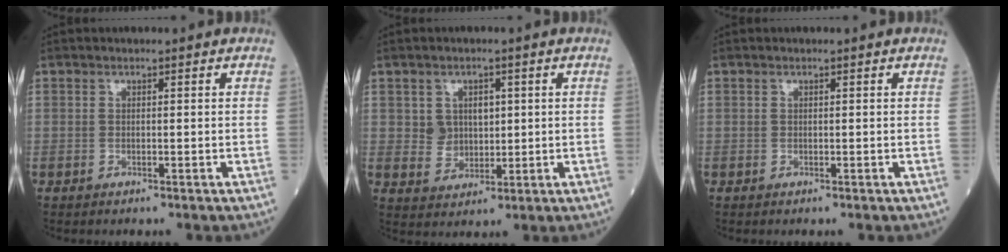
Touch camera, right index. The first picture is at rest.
{"total": 4.4, "force": [1.0, 3.8, 2.0], "torque": [-0.030, 0.007, 0.023]}
{"total": 0.0}